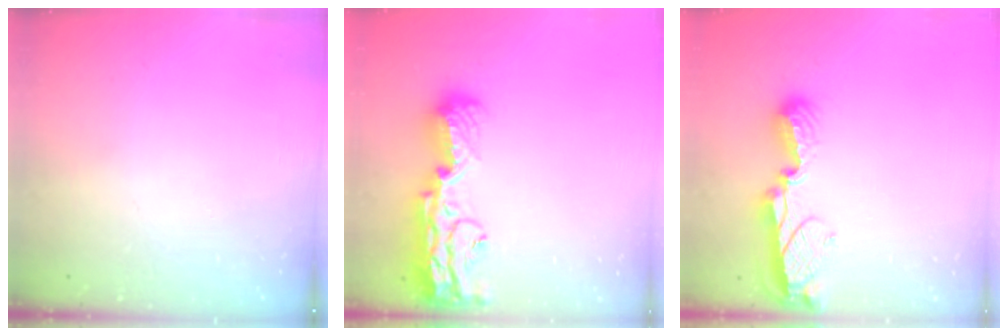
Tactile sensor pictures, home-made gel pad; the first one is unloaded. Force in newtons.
{"total": 18.1, "press": 17.4, "slide": 5.2}
{"total": 9.6, "press": 9.6, "slide": 1.2}